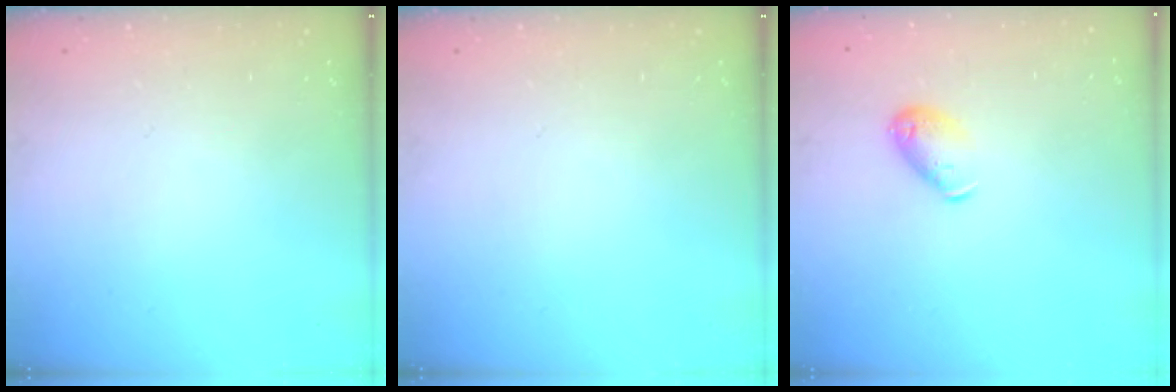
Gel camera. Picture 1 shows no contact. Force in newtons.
{"total": 0.0}
{"total": 6.9, "press": 6.8, "slide": 1.1}